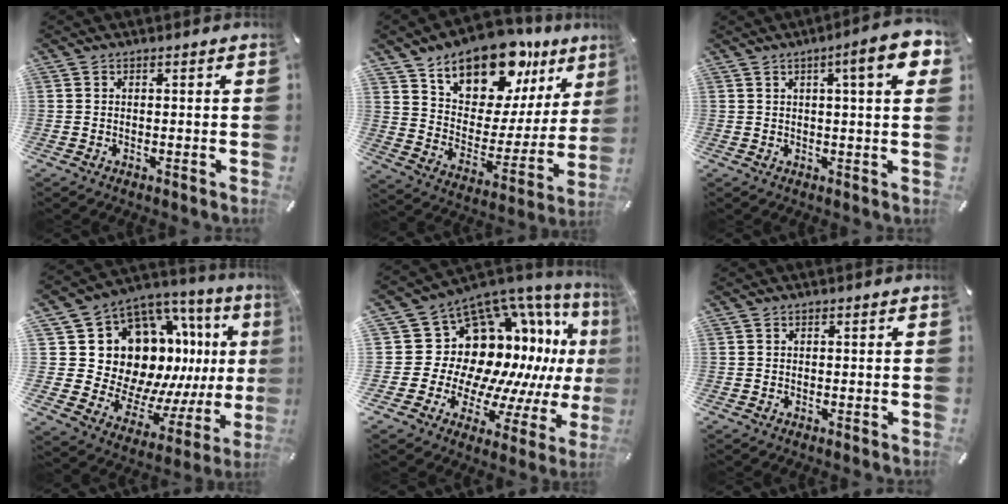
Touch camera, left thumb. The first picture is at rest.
{"total": 17.7, "force": [13.8, 9.1, 6.4], "torque": [-0.101, -0.113, 0.242]}
{"total": 9.8, "force": [3.9, 1.6, 8.8], "torque": [-0.122, -0.012, 0.054]}
{"total": 18.3, "force": [6.6, 13.6, 10.2], "torque": [-0.172, -0.085, 0.156]}
{"total": 17.5, "force": [4.8, 14.0, 9.5], "torque": [-0.111, -0.104, 0.118]}
{"total": 0.0}